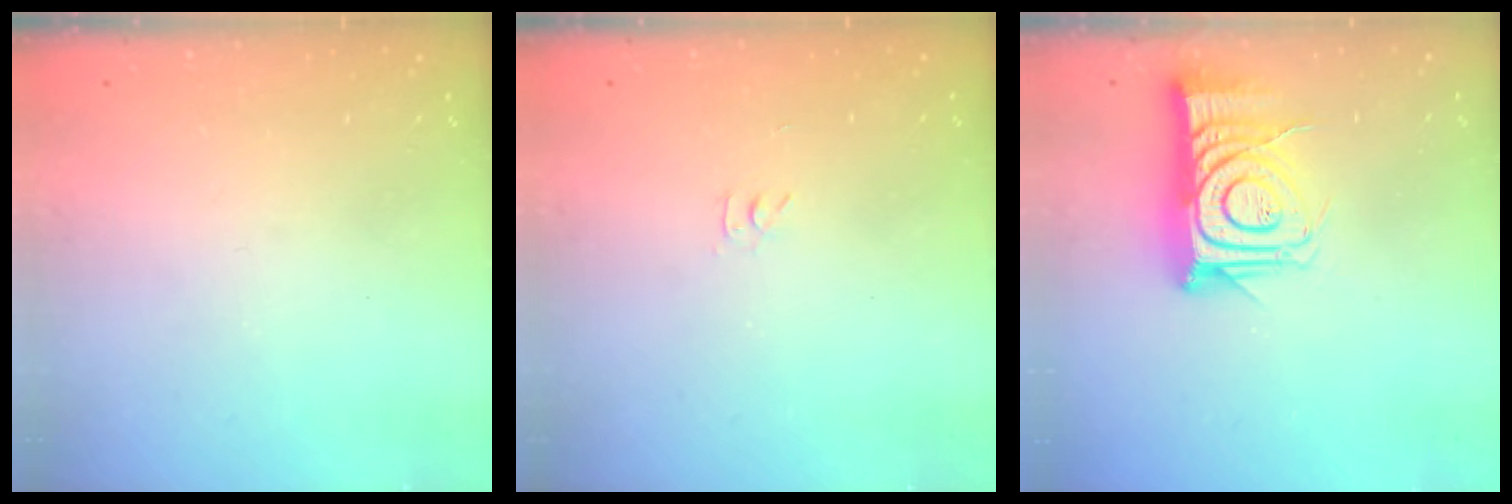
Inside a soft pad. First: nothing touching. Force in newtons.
{"total": 2.8, "press": 2.8, "slide": 0.4}
{"total": 14.6, "press": 14.6, "slide": 1.0}